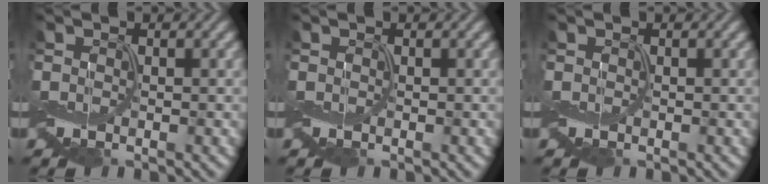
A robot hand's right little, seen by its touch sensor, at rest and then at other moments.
{"total": 0.0}
{"total": 0.0}